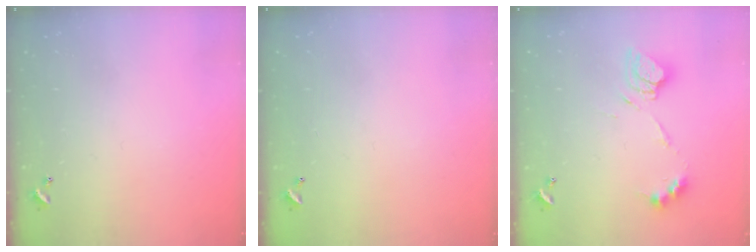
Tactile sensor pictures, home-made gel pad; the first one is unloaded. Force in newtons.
{"total": 3.0, "press": 3.0, "slide": 0.1}
{"total": 10.9, "press": 10.9, "slide": 1.0}